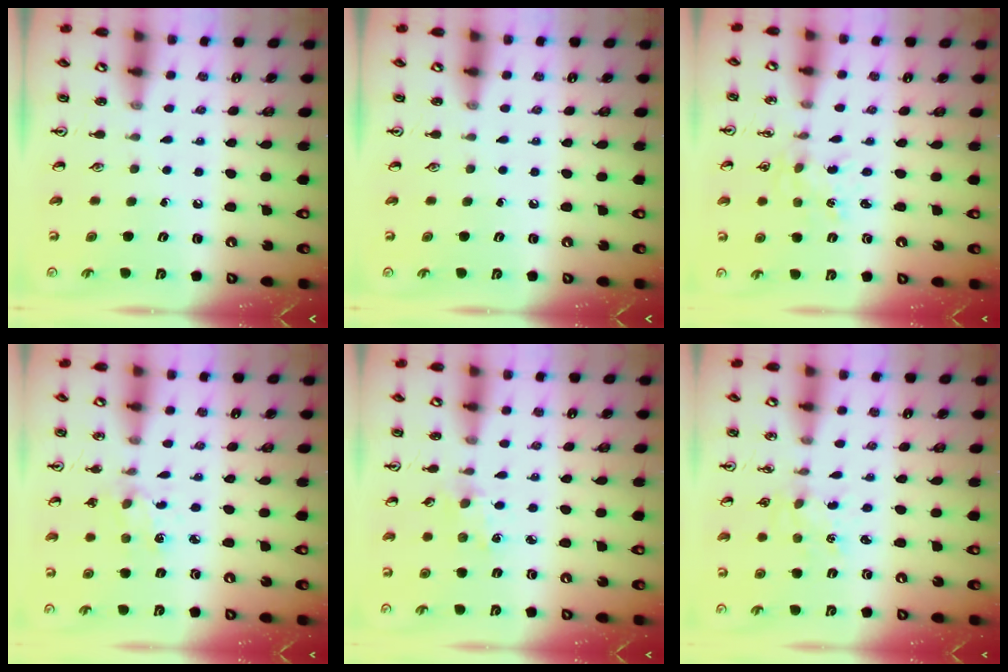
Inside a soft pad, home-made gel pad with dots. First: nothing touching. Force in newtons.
{"total": 0.0}
{"total": 0.5, "press": 0.5, "slide": 0.1}
{"total": 2.0, "press": 2.0, "slide": 0.2}
{"total": 2.8, "press": 2.8, "slide": 0.4}
{"total": 2.2, "press": 2.2, "slide": 0.3}